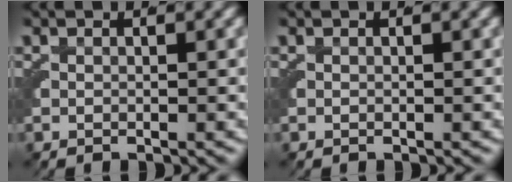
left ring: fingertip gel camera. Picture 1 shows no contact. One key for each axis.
{"total": 0.0}